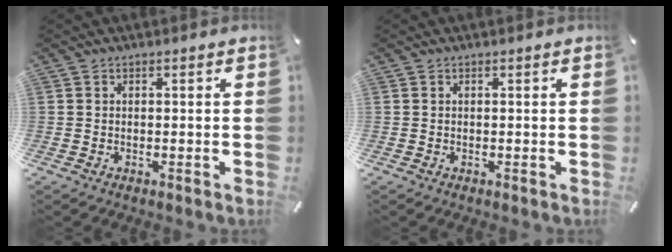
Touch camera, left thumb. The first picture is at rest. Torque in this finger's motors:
{"motor_torque": [-0.19, -0.06, -0.06, 0.08, -0.01]}